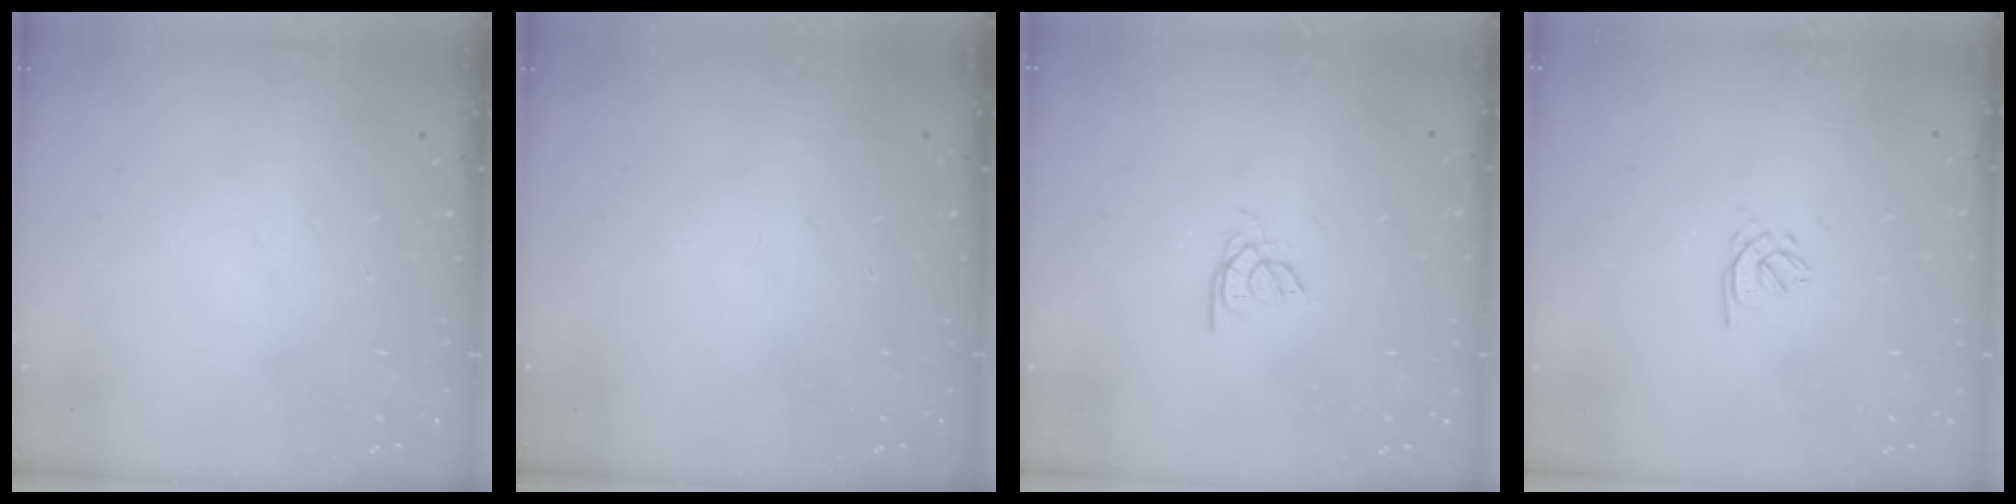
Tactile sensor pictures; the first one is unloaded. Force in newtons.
{"total": 0.0}
{"total": 2.0, "press": 1.9, "slide": 0.4}
{"total": 1.2, "press": 1.0, "slide": 0.5}